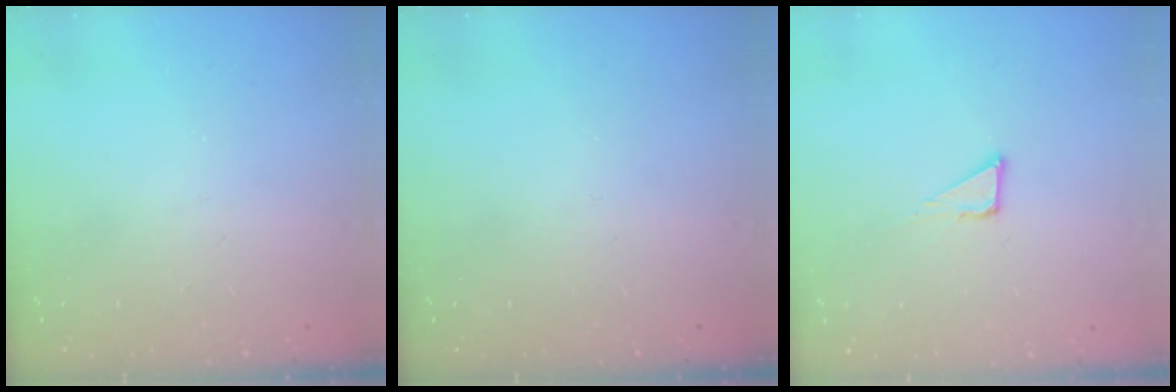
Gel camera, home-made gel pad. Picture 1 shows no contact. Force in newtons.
{"total": 0.0}
{"total": 3.5, "press": 3.5, "slide": 0.2}